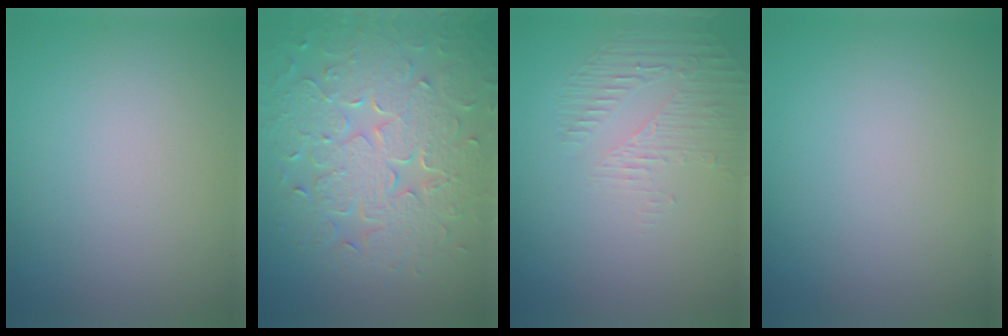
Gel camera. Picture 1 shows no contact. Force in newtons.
{"total": 8.8, "press": 6.3, "slide": 6.1}
{"total": 1.7, "press": 0.8, "slide": 1.5}
{"total": 0.0}